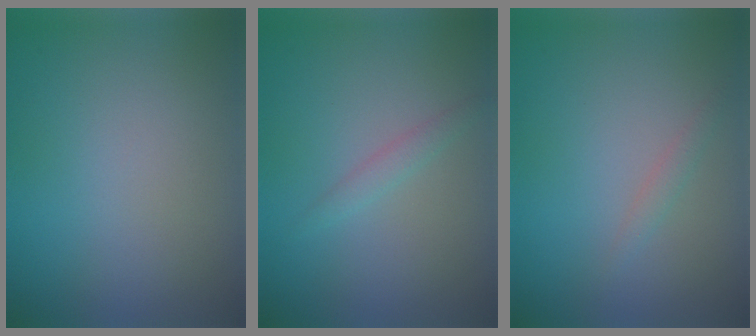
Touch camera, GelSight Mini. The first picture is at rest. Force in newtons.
{"total": 1.1, "press": 1.1, "slide": 0.0}
{"total": 0.8, "press": 0.8, "slide": 0.0}